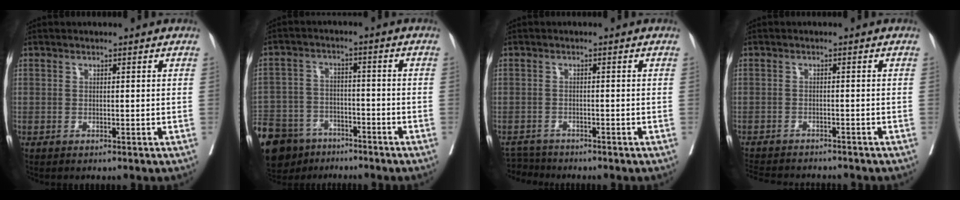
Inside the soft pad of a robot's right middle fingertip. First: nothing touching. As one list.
[{"total": 18.2, "force": [-12.9, 10.6, 7.1], "torque": [-0.207, -0.015, -0.200]}, {"total": 3.4, "force": [-3.3, 0.6, -0.5], "torque": [0.011, -0.009, -0.057]}, {"total": 10.0, "force": [-9.2, 2.2, 3.3], "torque": [-0.062, -0.008, -0.126]}]